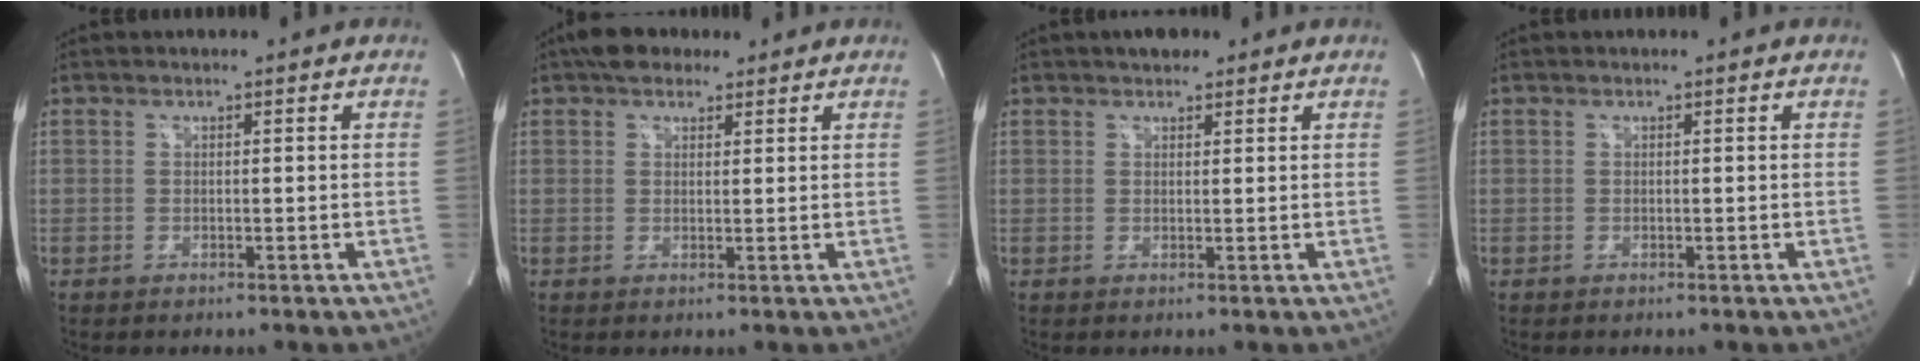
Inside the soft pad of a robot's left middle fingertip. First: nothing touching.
{"total": 5.1, "force": [3.8, 2.6, 2.1], "torque": [-0.037, 0.027, 0.066]}
{"total": 2.9, "force": [2.2, 1.4, 1.3], "torque": [-0.021, 0.014, 0.031]}
{"total": 0.0}